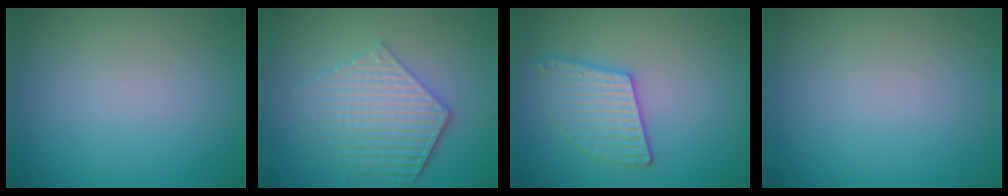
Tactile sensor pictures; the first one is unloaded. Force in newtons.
{"total": 5.8, "press": 4.3, "slide": 3.9}
{"total": 3.1, "press": 2.9, "slide": 1.0}
{"total": 0.0}